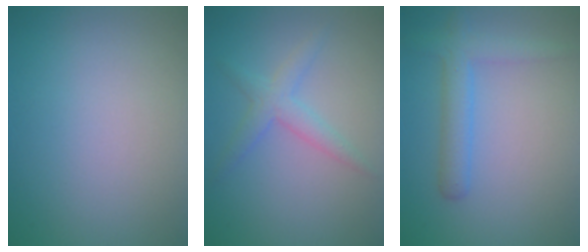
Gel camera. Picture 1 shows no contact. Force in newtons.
{"total": 2.4, "press": 2.4, "slide": 0.1}
{"total": 3.0, "press": 3.0, "slide": 0.2}